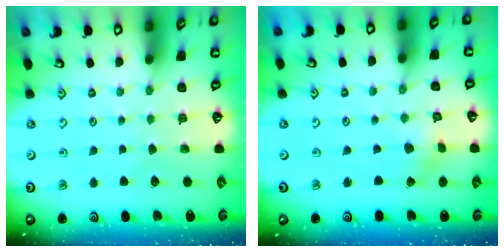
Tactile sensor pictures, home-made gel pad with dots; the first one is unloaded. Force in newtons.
{"total": 1.4, "press": 1.4, "slide": 0.3}